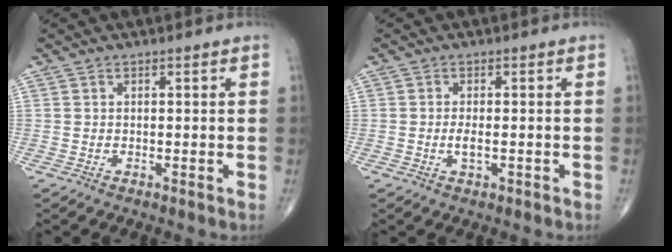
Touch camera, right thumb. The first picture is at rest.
{"total": 2.3, "force": [-0.5, 0.9, 2.0], "torque": [-0.039, -0.001, -0.010]}